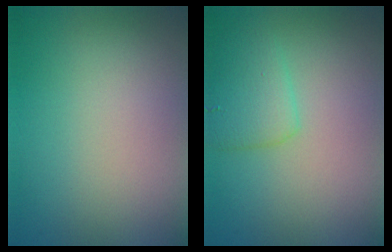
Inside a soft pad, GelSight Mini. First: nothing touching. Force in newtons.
{"total": 2.8, "press": 2.8, "slide": 0.1}